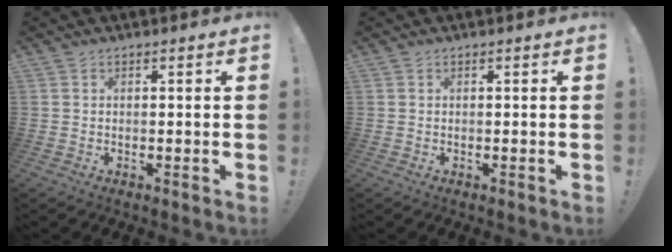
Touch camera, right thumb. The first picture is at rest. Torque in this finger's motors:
{"motor_torque": [0.00, 0.00, 0.00, 0.00, 0.00]}